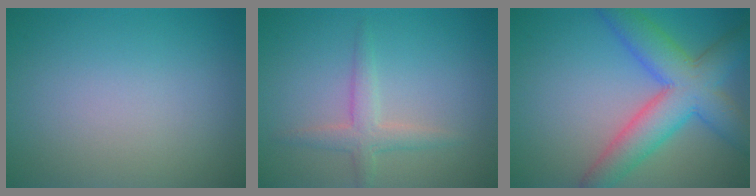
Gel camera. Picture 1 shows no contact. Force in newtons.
{"total": 2.5, "press": 2.4, "slide": 0.3}
{"total": 7.9, "press": 7.9, "slide": 0.5}